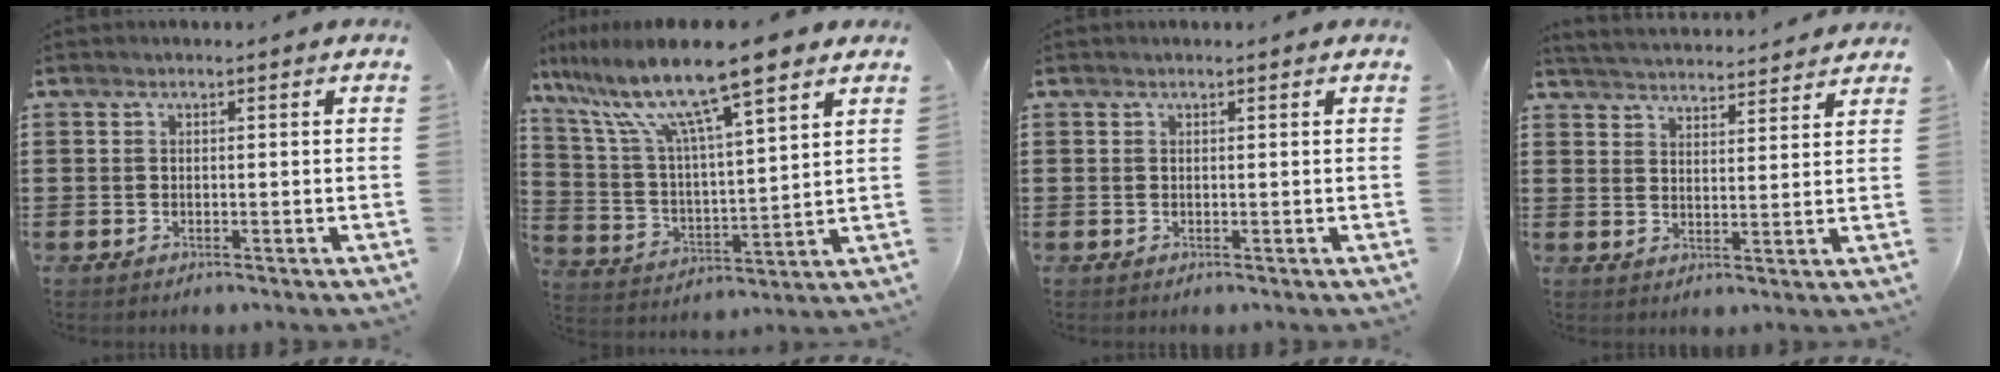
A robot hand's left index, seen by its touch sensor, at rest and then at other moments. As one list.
[{"total": 12.5, "force": [9.4, 1.4, 8.2], "torque": [-0.192, -0.044, 0.157]}, {"total": 0.0}, {"total": 4.2, "force": [4.2, -0.2, 0.2], "torque": [-0.020, -0.026, 0.073]}]